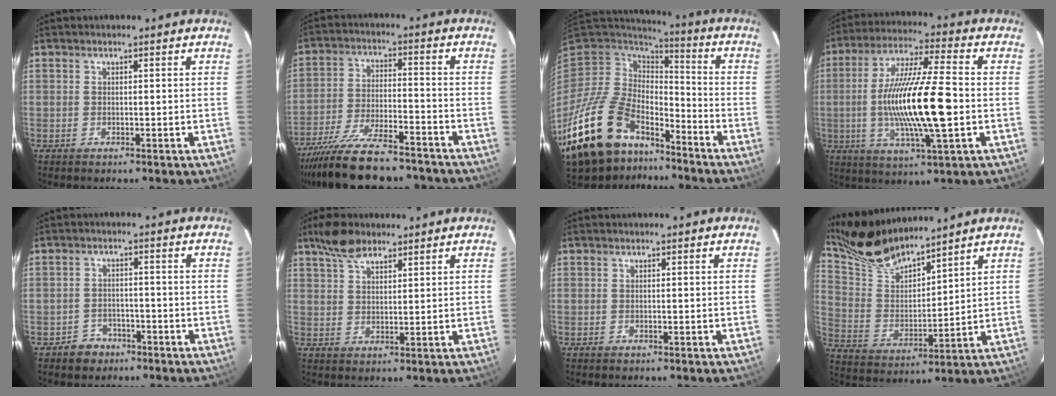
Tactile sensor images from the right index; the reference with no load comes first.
{"total": 20.3, "force": [-17.2, 5.2, 9.5], "torque": [-0.189, -0.033, -0.264]}
{"total": 25.8, "force": [-16.5, 14.3, 13.8], "torque": [-0.296, -0.017, -0.266]}
{"total": 18.2, "force": [-2.0, 2.8, 17.9], "torque": [-0.337, -0.005, -0.037]}
{"total": 3.6, "force": [-2.0, 2.9, 0.4], "torque": [-0.020, 0.009, -0.026]}
{"total": 6.6, "force": [4.9, 2.7, 3.4], "torque": [-0.064, 0.017, 0.093]}
{"total": 0.0}
{"total": 14.9, "force": [13.2, 3.6, 5.7], "torque": [-0.125, 0.006, 0.262]}